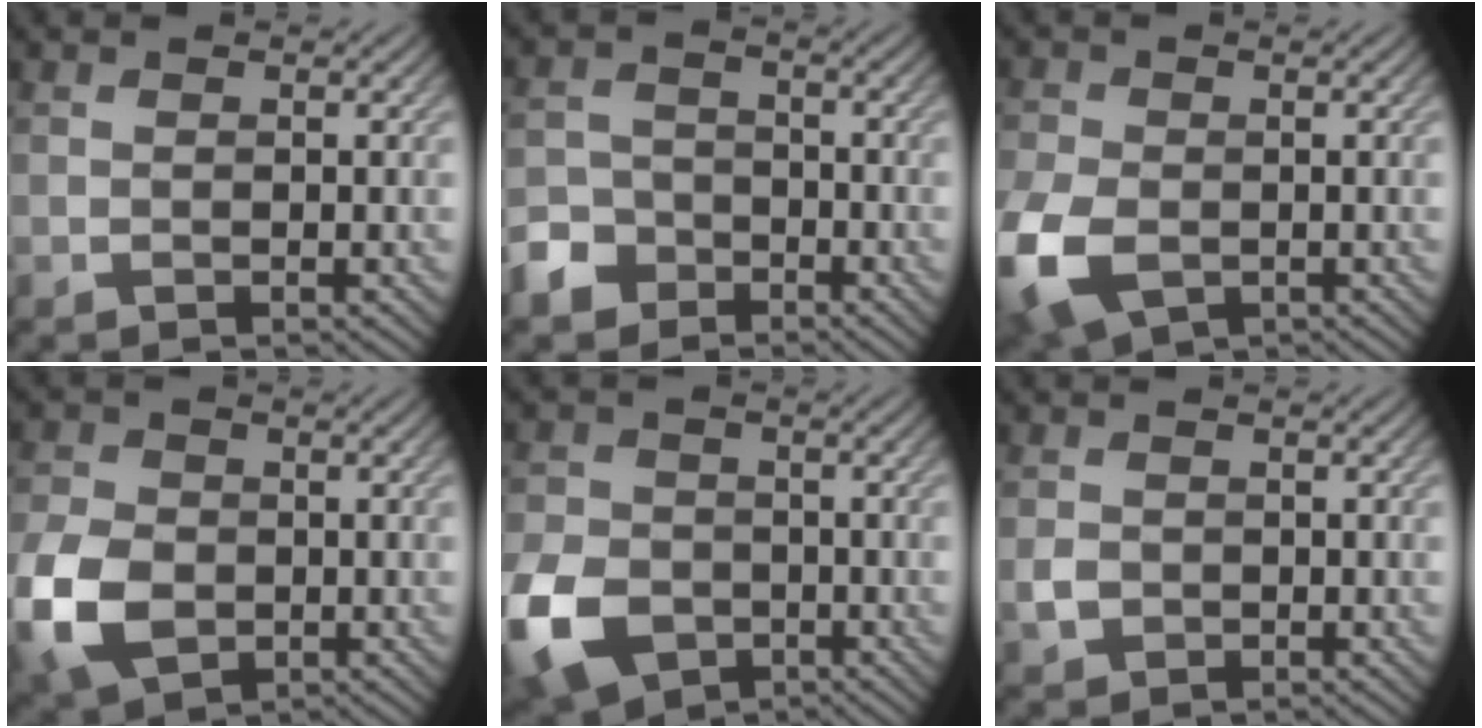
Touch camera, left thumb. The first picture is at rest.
{"total": 4.9, "force": [-3.4, 3.3, 1.4], "torque": [-0.036, 0.001, -0.076]}
{"total": 9.2, "force": [-3.3, 5.9, 6.2], "torque": [-0.182, -0.027, -0.061]}
{"total": 9.8, "force": [-2.7, 7.0, 6.3], "torque": [-0.180, -0.021, -0.062]}
{"total": 11.3, "force": [-5.0, 8.0, 6.1], "torque": [-0.174, -0.035, -0.100]}
{"total": 1.8, "force": [-0.5, 1.5, 0.8], "torque": [-0.017, -0.004, -0.013]}